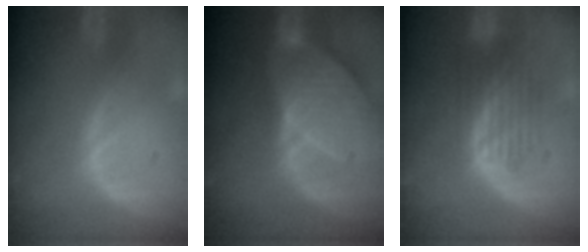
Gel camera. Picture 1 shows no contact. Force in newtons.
{"total": 10.2, "press": 9.0, "slide": 4.8}
{"total": 6.1, "press": 6.1, "slide": 0.6}